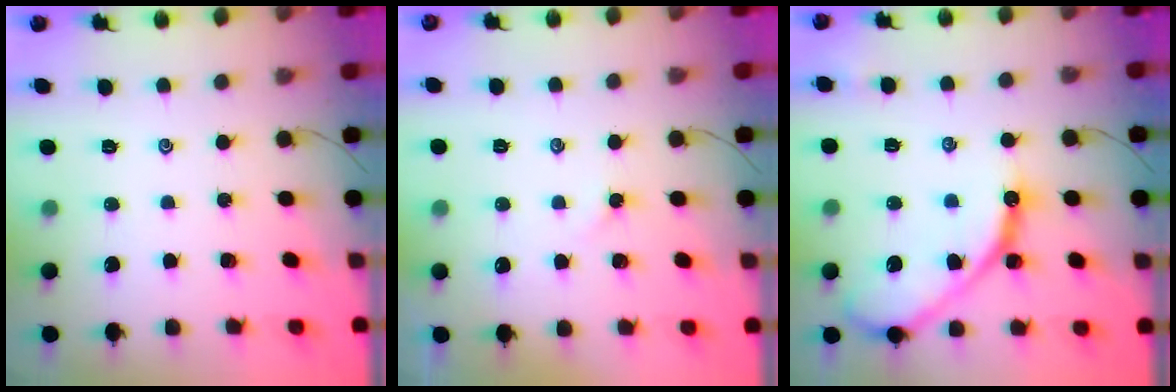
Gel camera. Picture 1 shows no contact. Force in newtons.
{"total": 1.7, "press": 1.6, "slide": 0.4}
{"total": 12.3, "press": 12.3, "slide": 1.3}